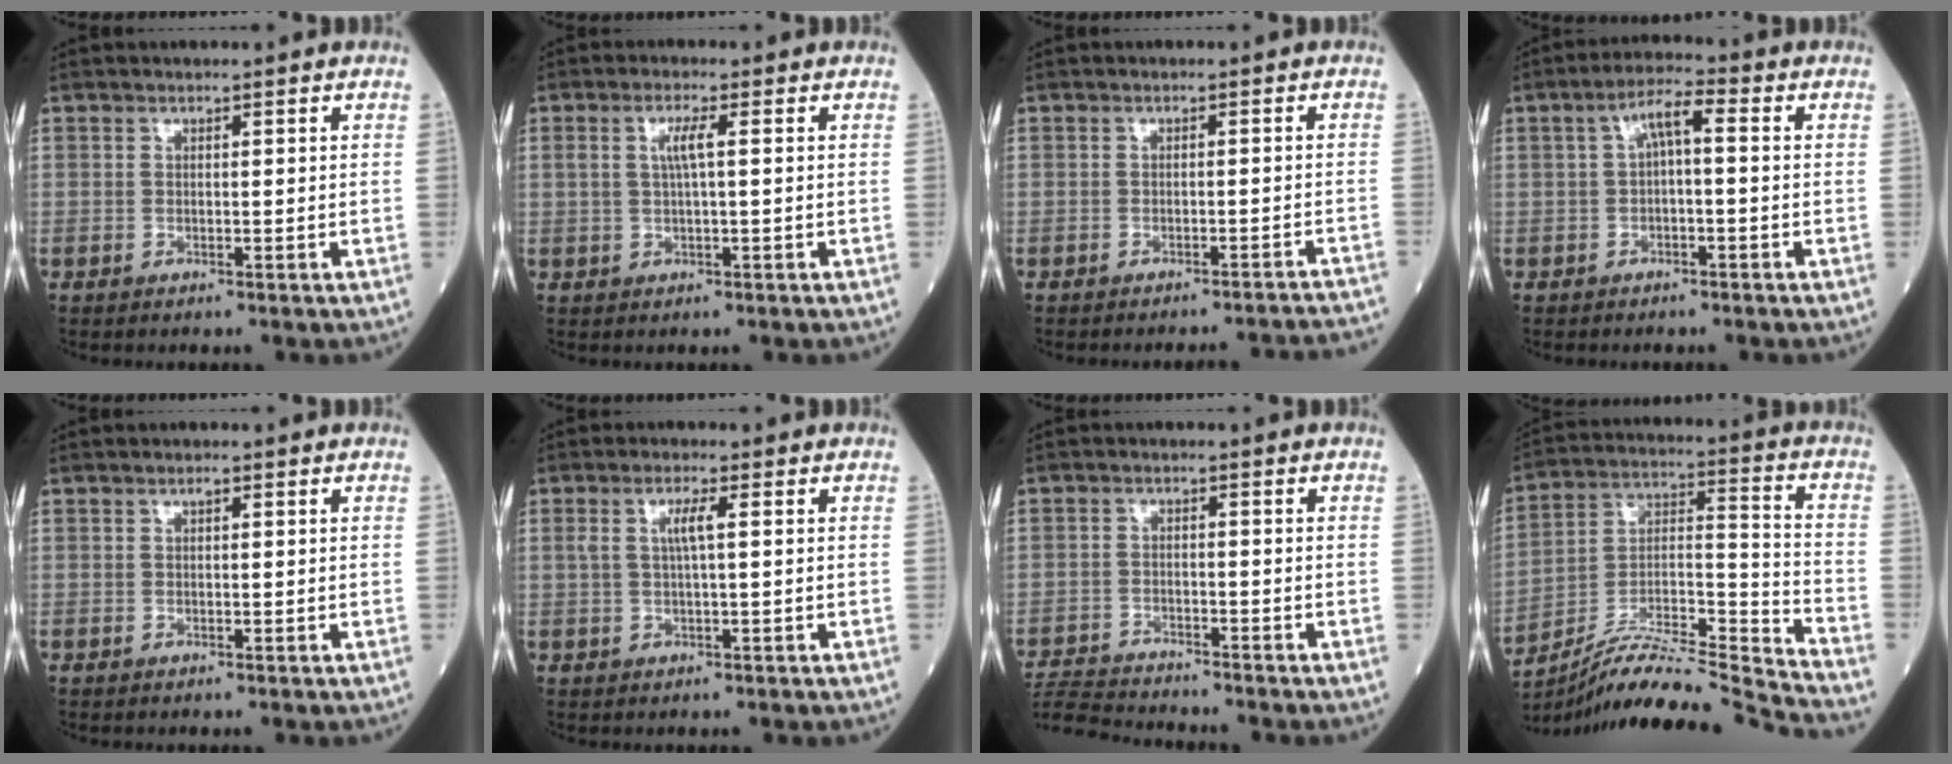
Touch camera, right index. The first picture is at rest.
{"total": 2.9, "force": [0.5, 0.1, 2.8], "torque": [-0.059, 0.004, 0.011]}
{"total": 11.1, "force": [-10.9, -0.9, 1.8], "torque": [-0.002, -0.007, -0.116]}
{"total": 4.8, "force": [0.5, 1.1, 4.6], "torque": [-0.082, 0.024, 0.006]}
{"total": 0.6, "force": [0.3, 0.2, 0.5], "torque": [-0.010, 0.001, 0.004]}
{"total": 2.9, "force": [0.6, 0.1, 2.9], "torque": [-0.059, 0.005, 0.012]}
{"total": 8.0, "force": [-8.0, 0.2, 1.2], "torque": [-0.026, -0.012, -0.141]}
{"total": 19.5, "force": [-18.5, -2.1, 6.1], "torque": [-0.117, 0.013, -0.313]}